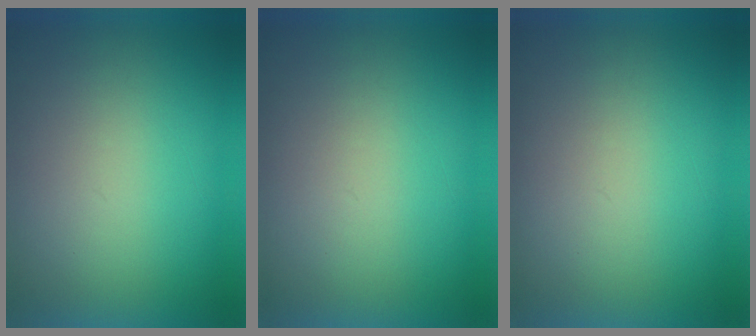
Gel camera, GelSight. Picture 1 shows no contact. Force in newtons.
{"total": 1.2}
{"total": 1.1}